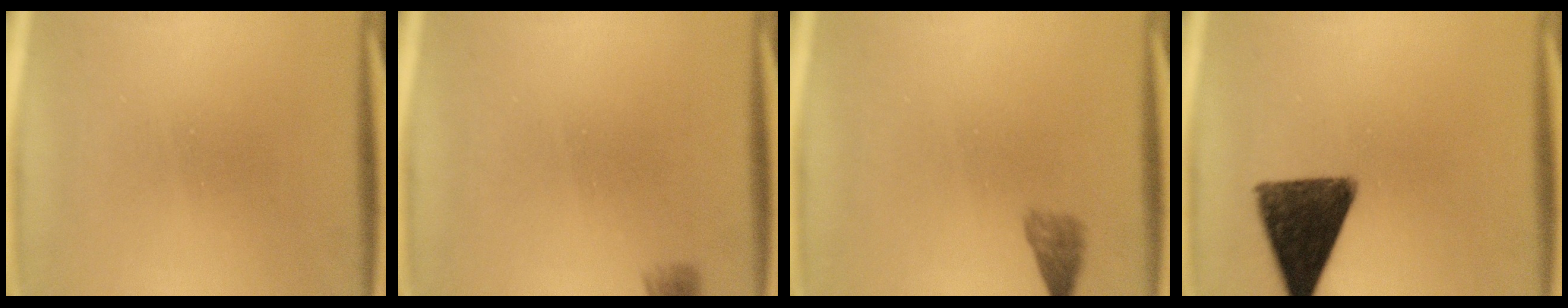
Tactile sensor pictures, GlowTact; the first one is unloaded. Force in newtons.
{"total": 2.9}
{"total": 2.4}
{"total": 12.6}